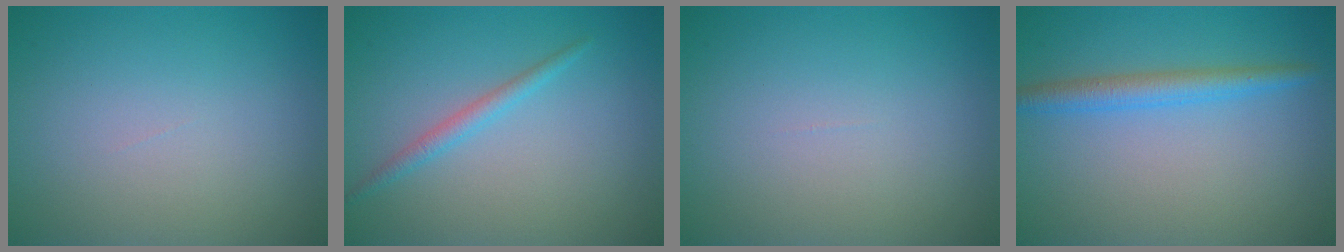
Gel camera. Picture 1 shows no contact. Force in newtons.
{"total": 1.4, "press": 1.4, "slide": 0.1}
{"total": 0.0}
{"total": 2.7, "press": 2.7, "slide": 0.1}